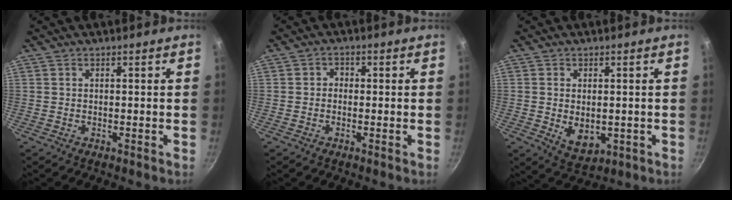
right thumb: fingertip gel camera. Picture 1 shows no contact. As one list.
[{"total": 2.1, "force": [-0.3, 1.9, 0.8], "torque": [0.001, 0.006, -0.012]}, {"total": 6.5, "force": [-0.6, 4.3, 4.8], "torque": [-0.067, -0.012, 0.003]}]